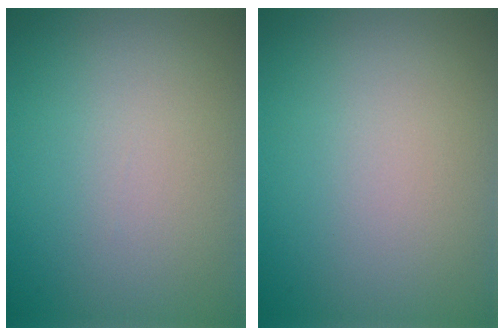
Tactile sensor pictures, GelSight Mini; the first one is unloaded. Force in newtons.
{"total": 0.0}